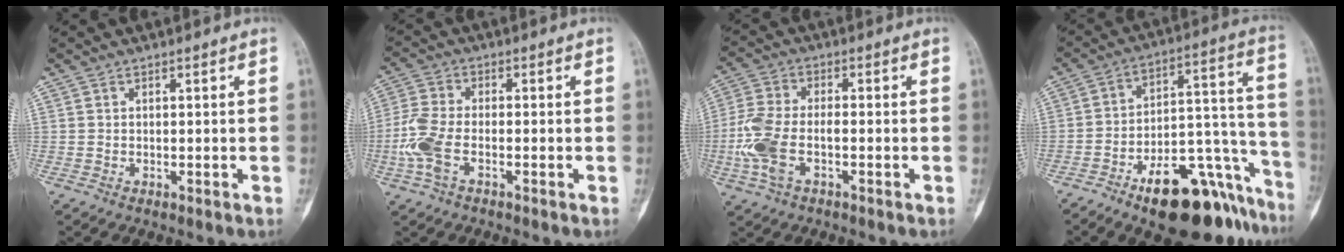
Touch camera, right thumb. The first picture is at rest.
{"total": 7.6, "force": [-2.5, 3.8, 6.1], "torque": [-0.156, 0.014, -0.055]}
{"total": 9.8, "force": [-2.7, 5.0, 8.0], "torque": [-0.186, 0.016, -0.058]}
{"total": 22.8, "force": [-14.5, 9.5, 14.9], "torque": [-0.117, 0.123, -0.214]}